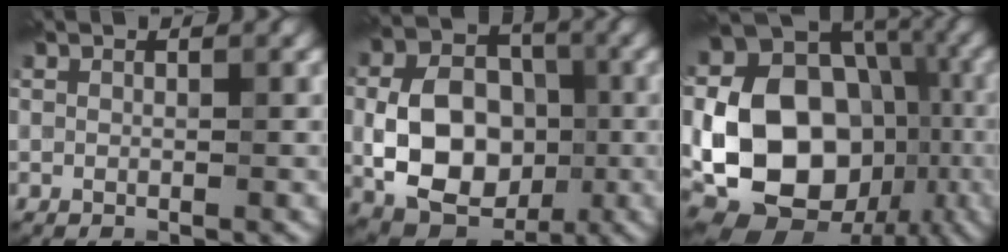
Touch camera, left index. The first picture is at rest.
{"total": 9.7, "force": [-2.0, 6.9, 6.4], "torque": [-0.114, 0.005, -0.040]}
{"total": 19.3, "force": [-2.4, 15.7, 10.8], "torque": [-0.182, -0.007, -0.055]}